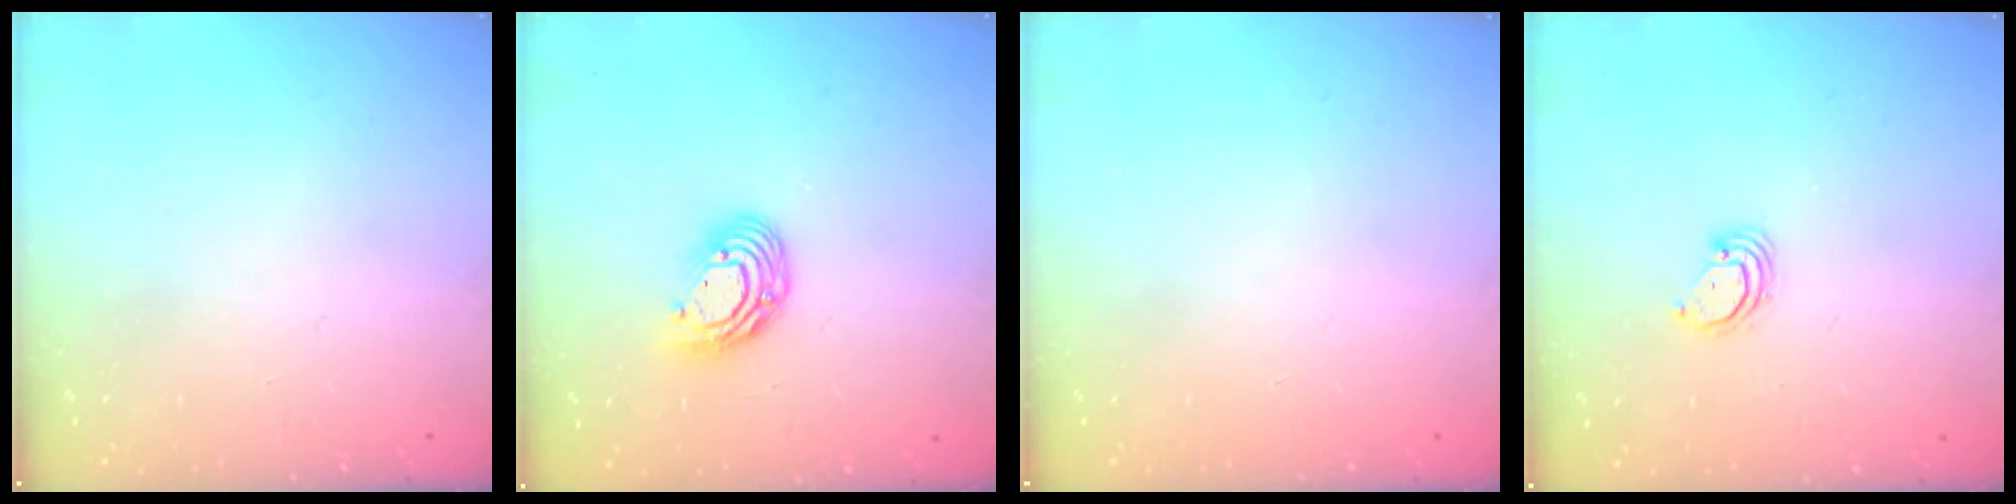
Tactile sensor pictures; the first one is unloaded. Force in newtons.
{"total": 9.8, "press": 9.8, "slide": 0.9}
{"total": 0.0}
{"total": 2.9, "press": 2.9, "slide": 0.3}